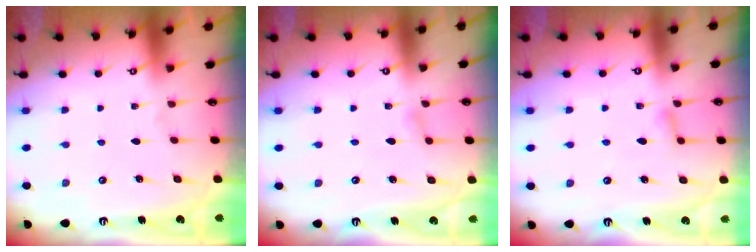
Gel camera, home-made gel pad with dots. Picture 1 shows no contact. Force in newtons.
{"total": 4.4, "press": 4.4, "slide": 0.5}
{"total": 7.4, "press": 7.4, "slide": 0.6}